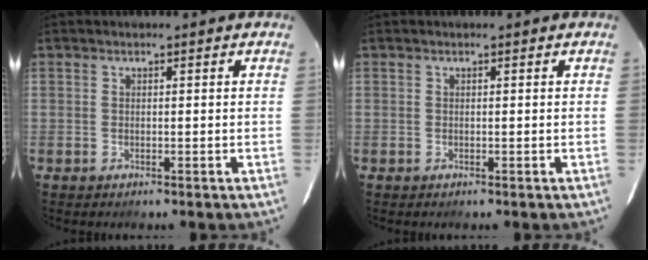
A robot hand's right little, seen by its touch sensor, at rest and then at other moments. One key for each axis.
{"total": 0.0}